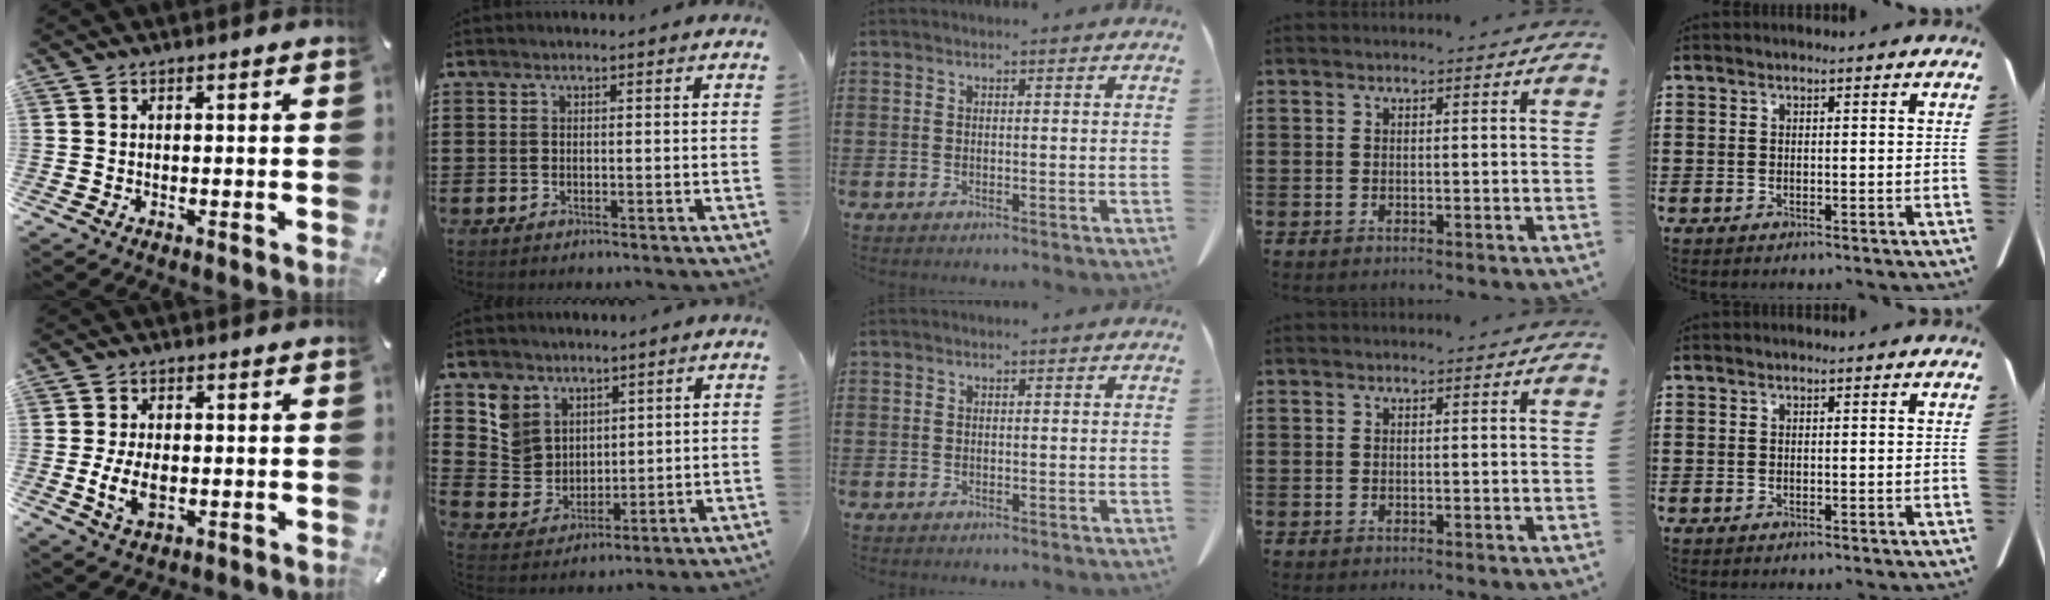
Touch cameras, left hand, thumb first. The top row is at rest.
{"thumb": {"total": 6.3, "force": [-0.6, 3.8, 5.0], "torque": [-0.113, -0.002, -0.013]}, "index": {"total": 6.5, "force": [4.1, 5.1, 0.0], "torque": [-0.037, -0.011, 0.082]}}